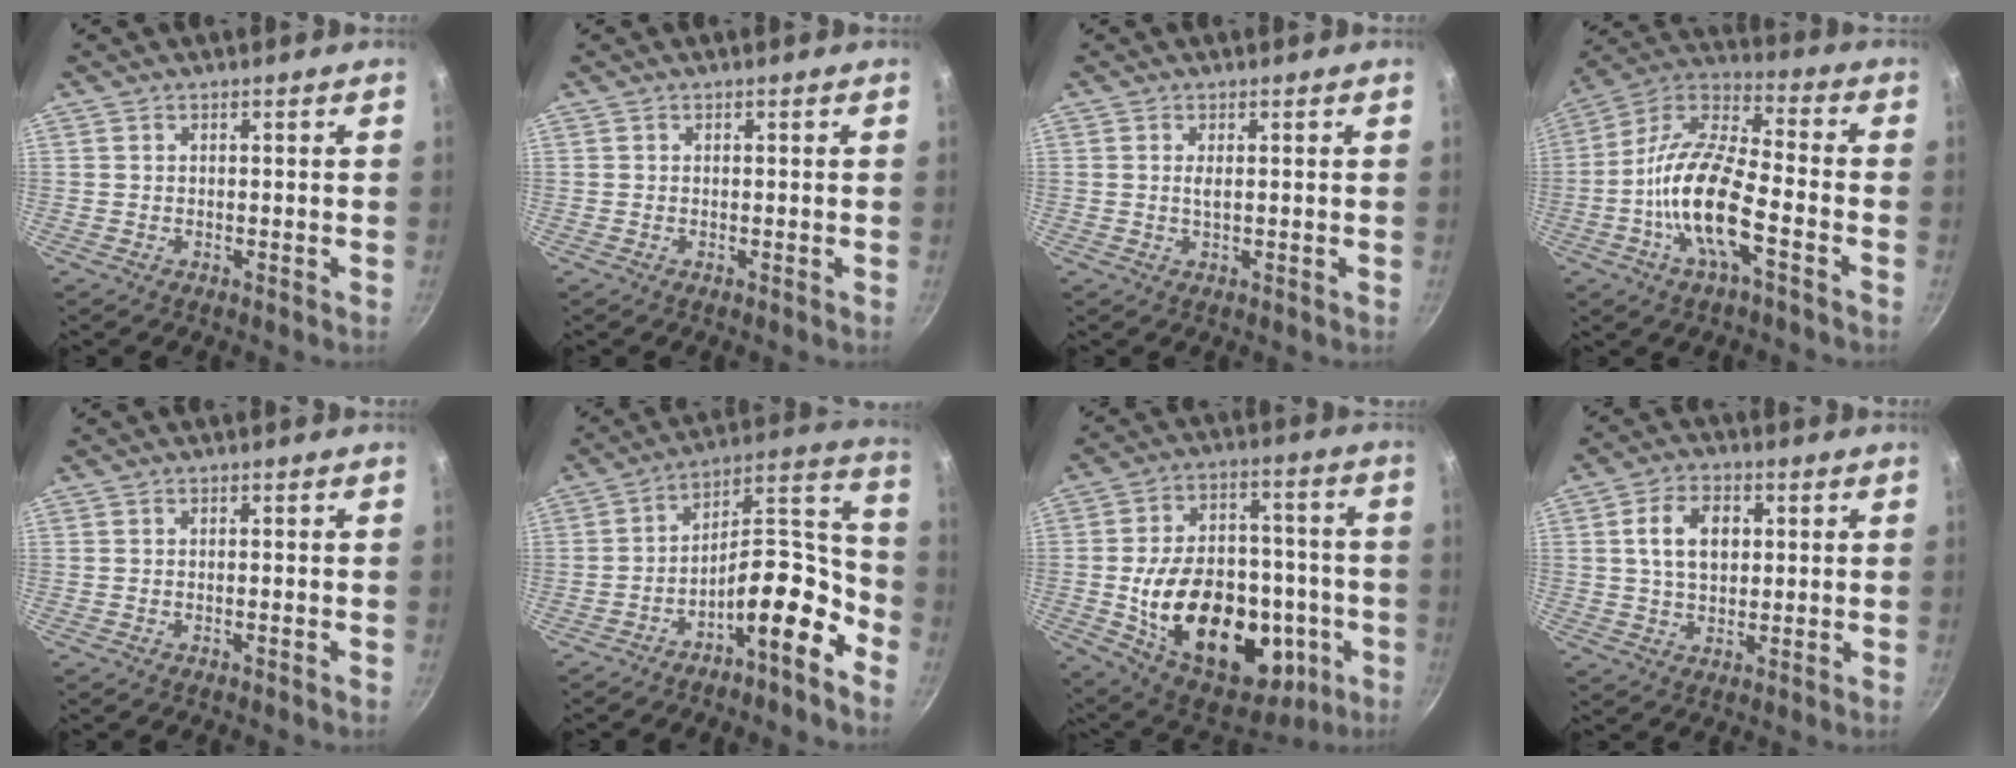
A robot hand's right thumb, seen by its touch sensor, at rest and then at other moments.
{"total": 0.0}
{"total": 1.1, "force": [0.3, 0.3, 1.1], "torque": [-0.024, -0.002, 0.005]}
{"total": 16.7, "force": [-5.4, 5.9, 14.7], "torque": [-0.279, 0.039, -0.123]}
{"total": 0.5, "force": [-0.3, 0.0, 0.5], "torque": [-0.013, 0.004, -0.005]}
{"total": 14.3, "force": [-8.1, 5.1, 10.6], "torque": [-0.121, 0.106, -0.137]}
{"total": 29.7, "force": [-6.9, 18.7, 22.0], "torque": [-0.316, 0.039, -0.082]}
{"total": 8.8, "force": [1.7, 6.0, 6.2], "torque": [-0.093, 0.006, 0.025]}